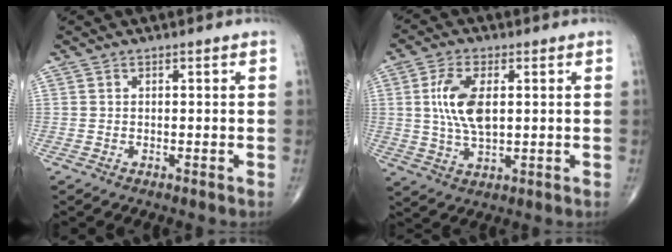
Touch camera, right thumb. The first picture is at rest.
{"total": 9.5, "force": [1.6, 4.6, 8.1], "torque": [-0.167, -0.005, 0.032]}